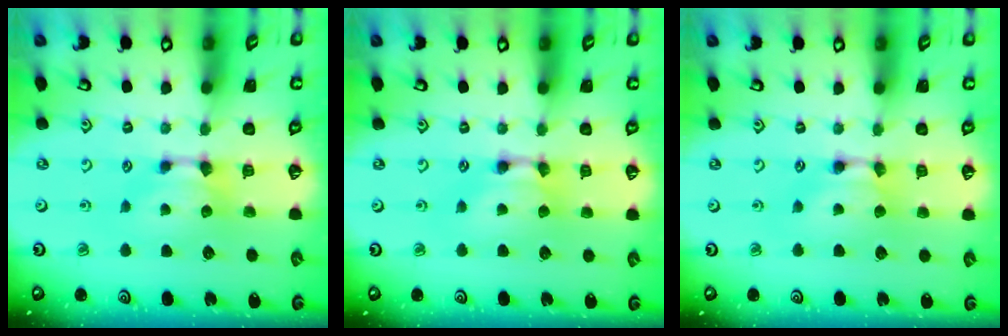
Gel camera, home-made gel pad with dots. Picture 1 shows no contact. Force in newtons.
{"total": 1.9, "press": 1.9, "slide": 0.2}
{"total": 1.7, "press": 1.7, "slide": 0.1}